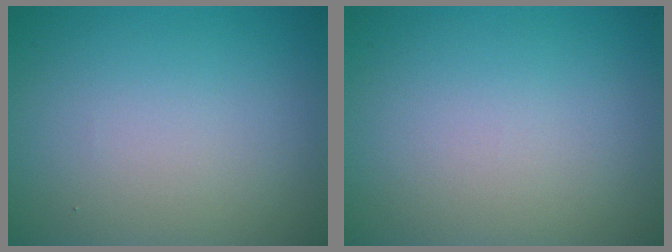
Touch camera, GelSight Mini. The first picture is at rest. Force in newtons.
{"total": 0.0}